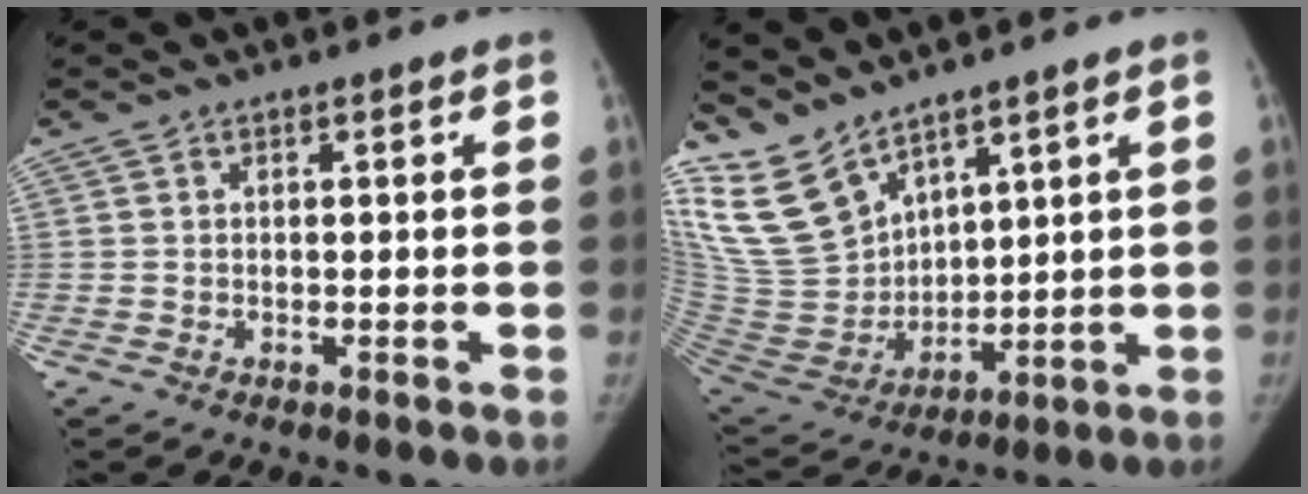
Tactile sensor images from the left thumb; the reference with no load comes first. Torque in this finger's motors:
{"motor_torque": [1.09, -0.37, 1.34, -1.43, 0.39]}